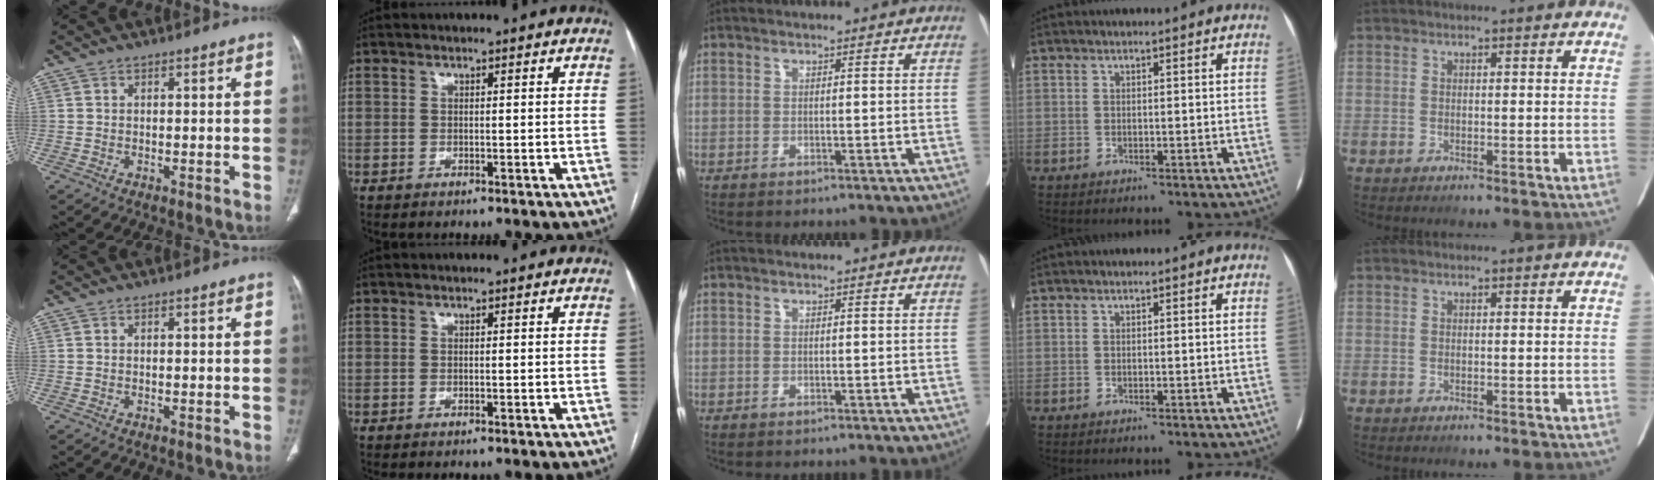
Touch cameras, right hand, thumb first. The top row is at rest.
{}